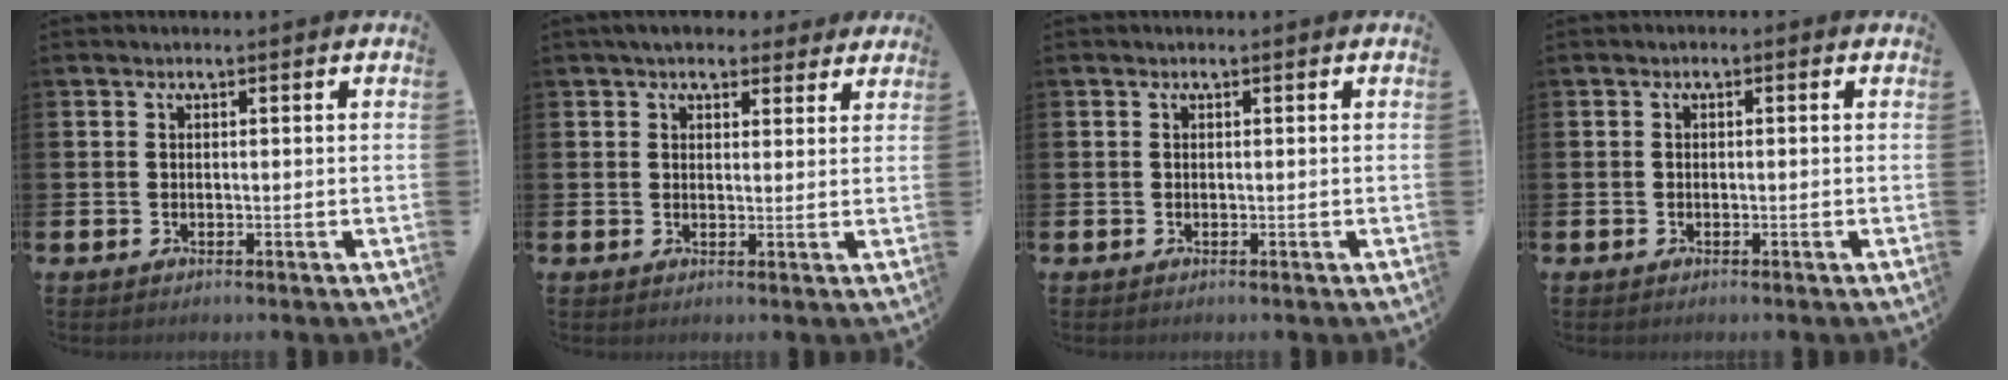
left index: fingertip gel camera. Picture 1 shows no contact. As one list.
[{"total": 4.8, "force": [4.3, 1.9, 1.0], "torque": [-0.010, -0.017, 0.077]}, {"total": 0.0}, {"total": 0.6, "force": [-0.5, 0.3, 0.1], "torque": [-0.007, 0.002, -0.009]}]